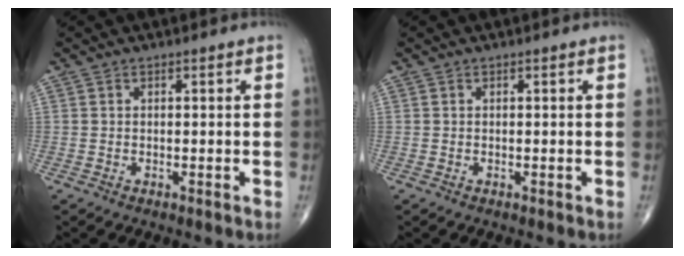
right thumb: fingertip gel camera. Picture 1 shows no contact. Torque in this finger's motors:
{"motor_torque": [-0.13, -0.13, 0.04, 0.04, 0.00]}